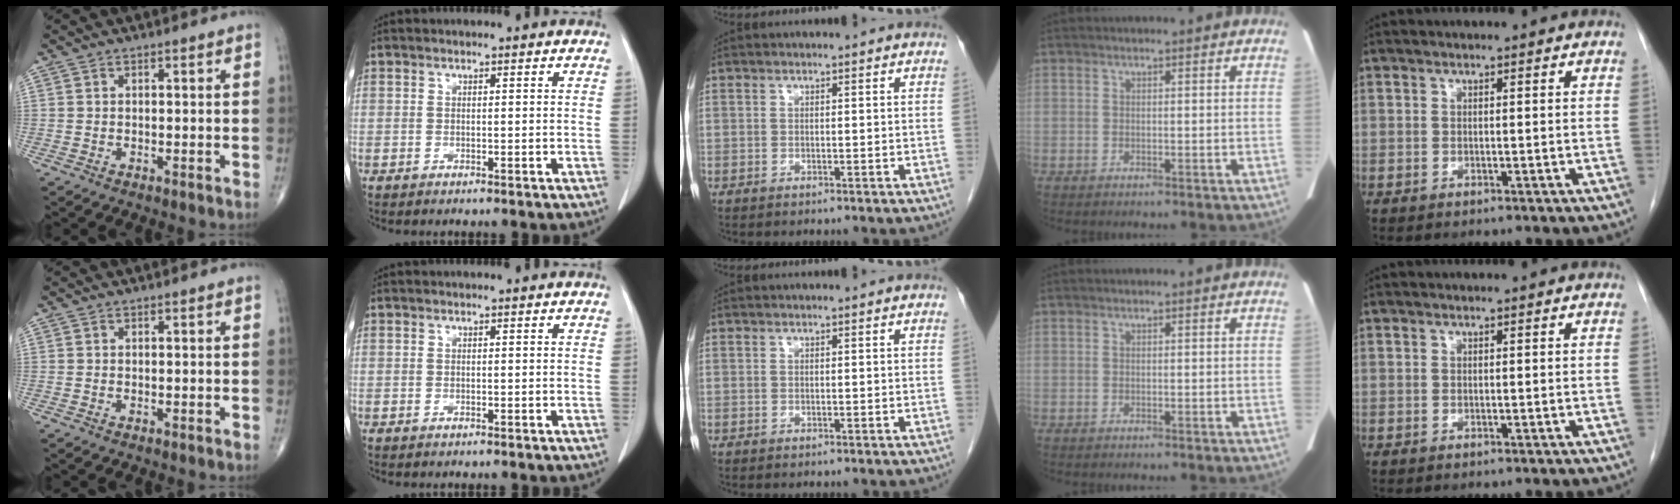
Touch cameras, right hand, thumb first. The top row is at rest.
{"middle": {"total": 0.9, "force": [0.9, 0.1, 0.0], "torque": [0.002, 0.001, 0.016]}}